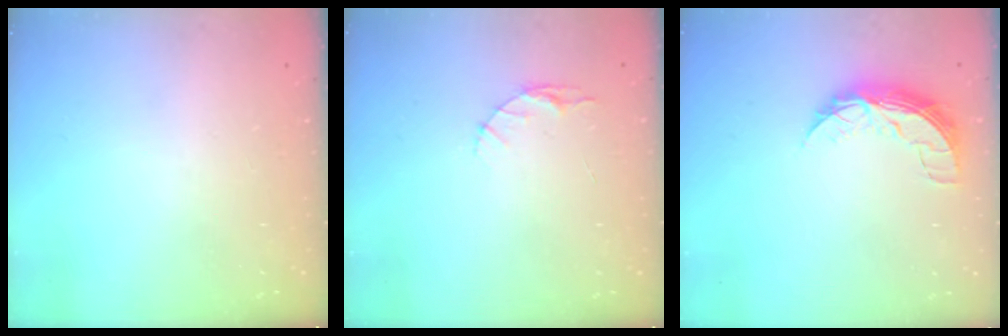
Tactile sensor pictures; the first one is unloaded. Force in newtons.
{"total": 3.3, "press": 3.3, "slide": 0.4}
{"total": 7.9, "press": 7.9, "slide": 0.6}